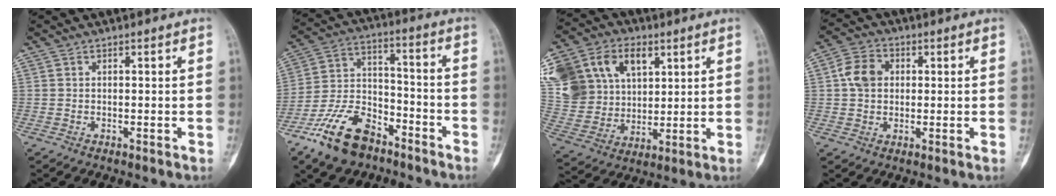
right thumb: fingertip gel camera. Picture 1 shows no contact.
{"total": 15.3, "force": [-10.1, 8.1, 8.1], "torque": [-0.141, 0.072, -0.192]}
{"total": 27.7, "force": [11.1, 20.2, 15.4], "torque": [-0.351, 0.048, 0.229]}
{"total": 6.7, "force": [1.0, 5.2, 4.0], "torque": [-0.060, 0.009, 0.012]}